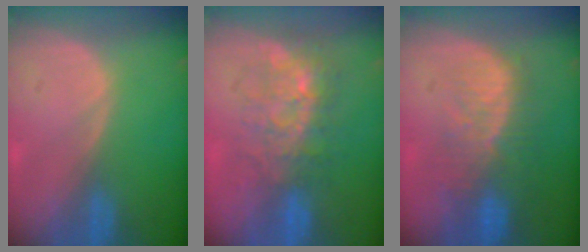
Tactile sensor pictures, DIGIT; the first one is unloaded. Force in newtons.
{"total": 8.4, "press": 7.5, "slide": 4.0}
{"total": 10.1, "press": 8.5, "slide": 5.6}